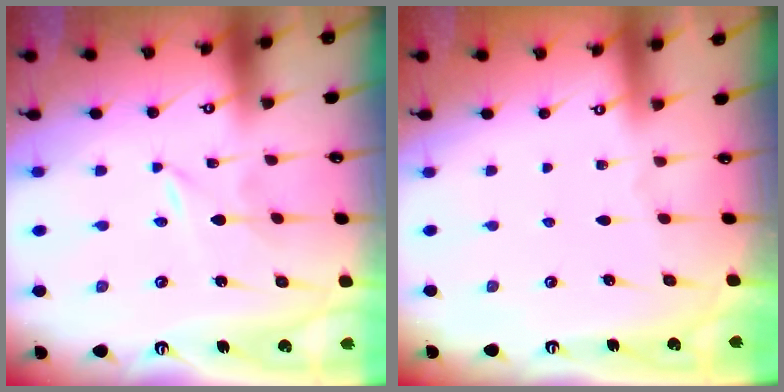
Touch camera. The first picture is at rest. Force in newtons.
{"total": 0.0}